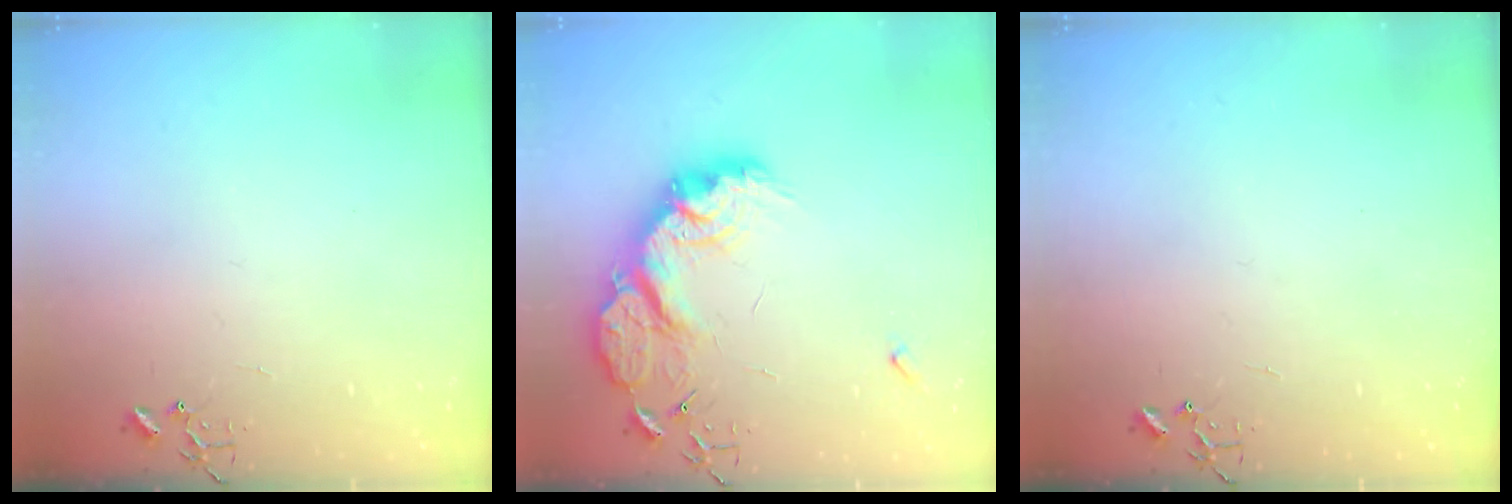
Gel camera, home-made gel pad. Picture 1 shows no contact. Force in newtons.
{"total": 19.6, "press": 19.6, "slide": 1.3}
{"total": 0.0}